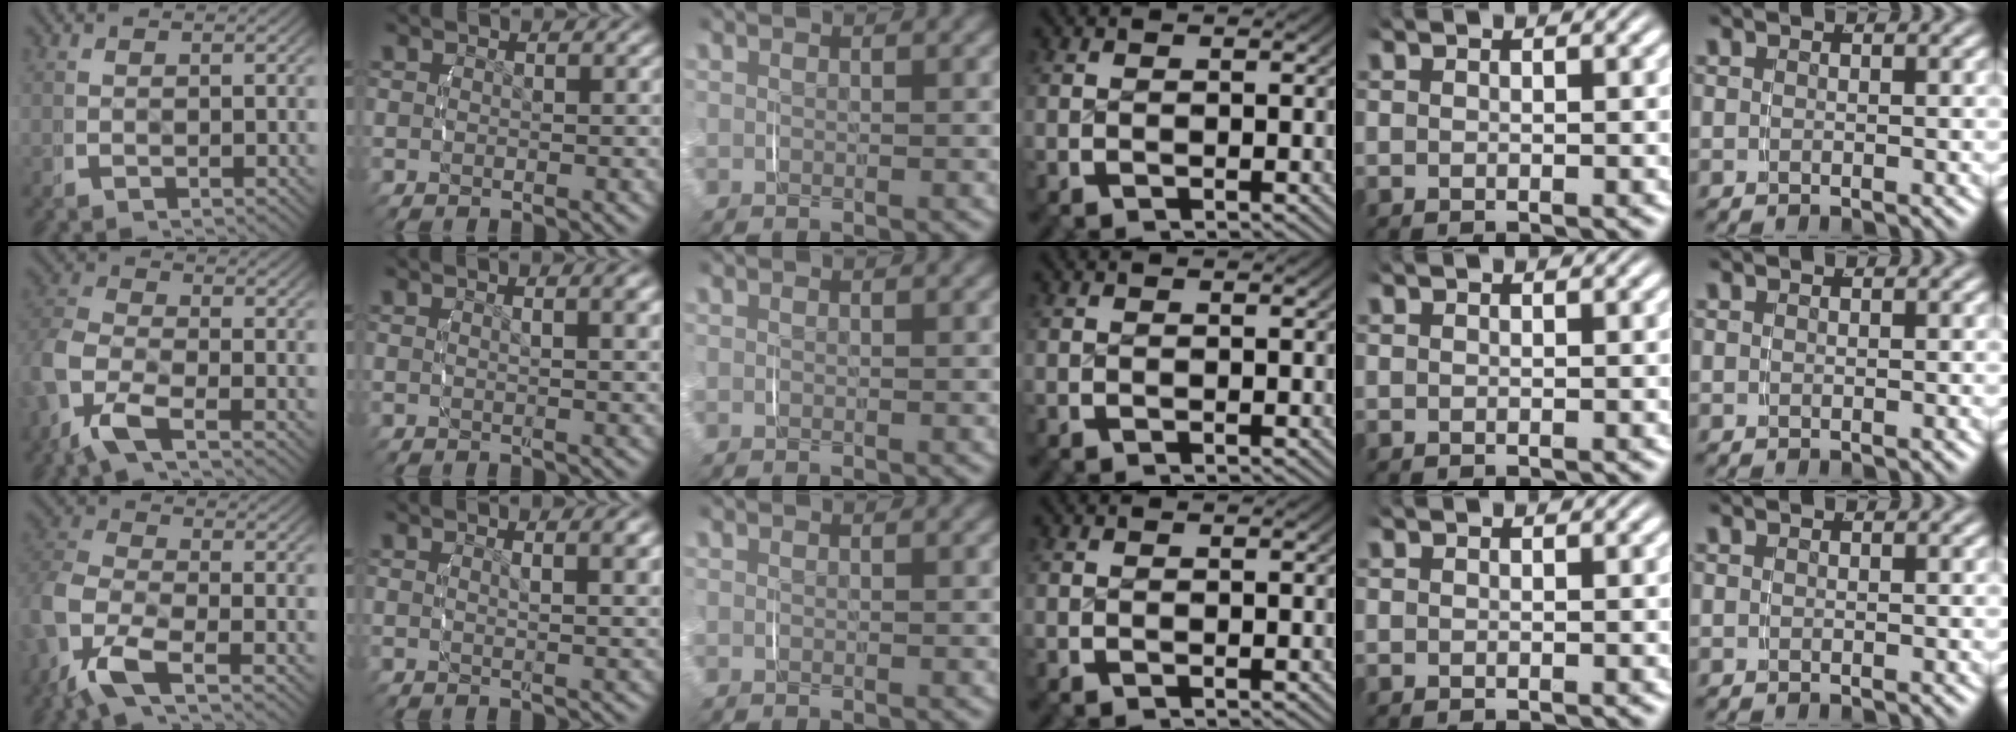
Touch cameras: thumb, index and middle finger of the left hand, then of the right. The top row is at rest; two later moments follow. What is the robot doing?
{"motion": "lift_and_place", "object": "ethernet cable"}